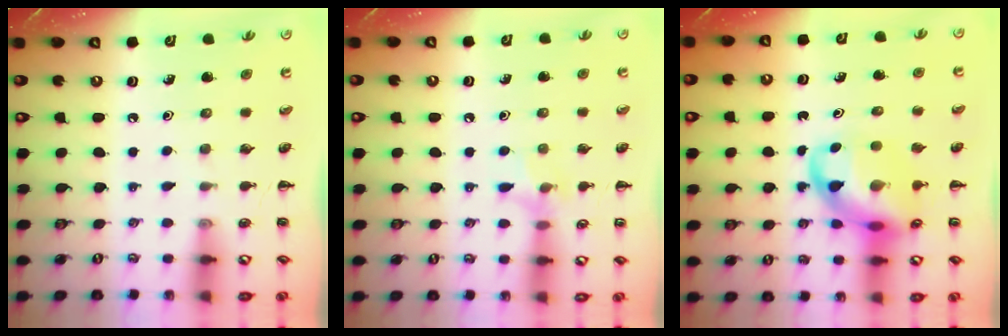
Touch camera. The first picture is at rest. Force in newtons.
{"total": 7.1, "press": 6.8, "slide": 1.8}
{"total": 13.6, "press": 13.1, "slide": 3.6}